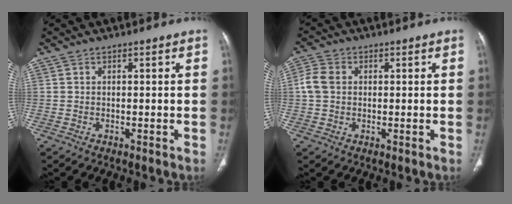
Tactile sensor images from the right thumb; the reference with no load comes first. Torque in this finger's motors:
{"motor_torque": [-0.09, 0.10, 0.03, -0.04, 0.02]}